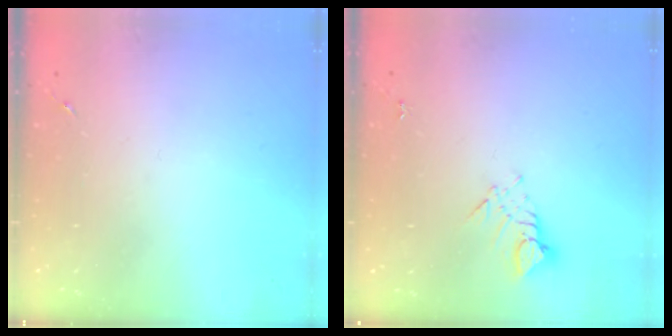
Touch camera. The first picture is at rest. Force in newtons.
{"total": 4.2, "press": 4.2, "slide": 0.2}